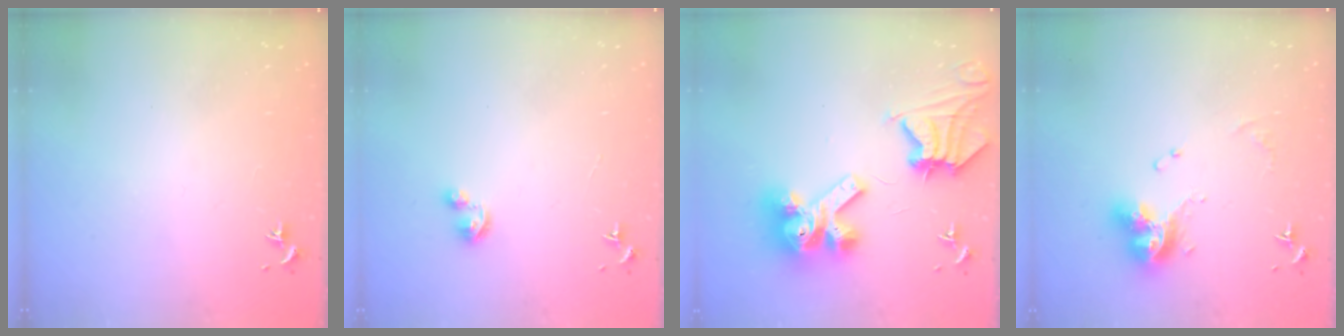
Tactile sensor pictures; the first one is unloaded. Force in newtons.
{"total": 3.0, "press": 2.9, "slide": 0.3}
{"total": 16.2, "press": 16.1, "slide": 2.1}
{"total": 12.9, "press": 12.8, "slide": 1.4}